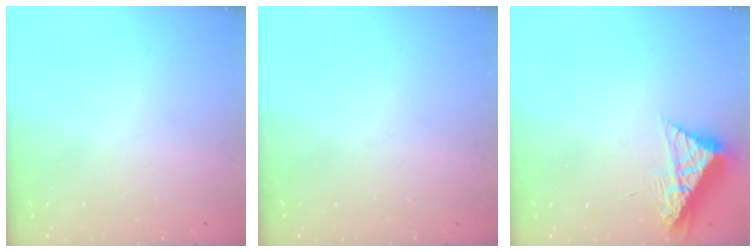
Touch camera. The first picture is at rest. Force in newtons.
{"total": 0.0}
{"total": 8.2, "press": 8.2, "slide": 0.3}